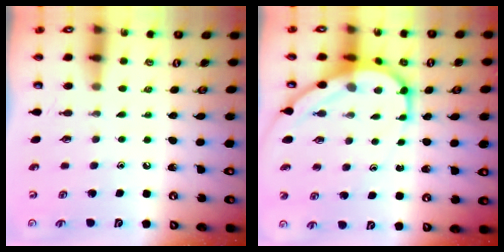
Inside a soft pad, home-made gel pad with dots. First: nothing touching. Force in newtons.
{"total": 8.9, "press": 8.9, "slide": 0.3}